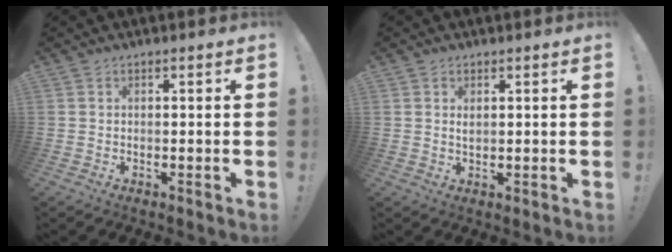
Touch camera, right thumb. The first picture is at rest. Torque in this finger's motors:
{"motor_torque": [0.09, 0.53, 0.25, 0.16, -0.07]}